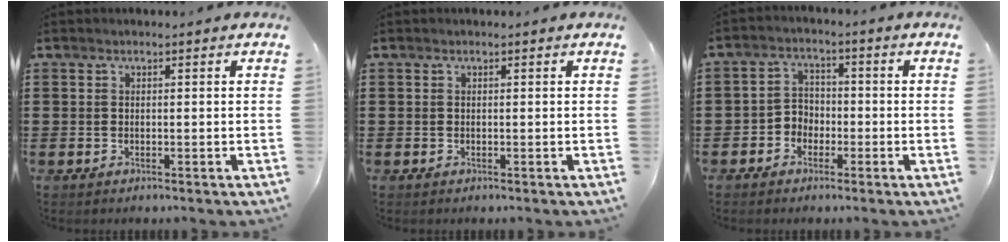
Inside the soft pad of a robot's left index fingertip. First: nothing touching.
{"total": 0.0}
{"total": 3.4, "force": [-2.1, 2.6, 0.7], "torque": [-0.024, 0.010, -0.049]}